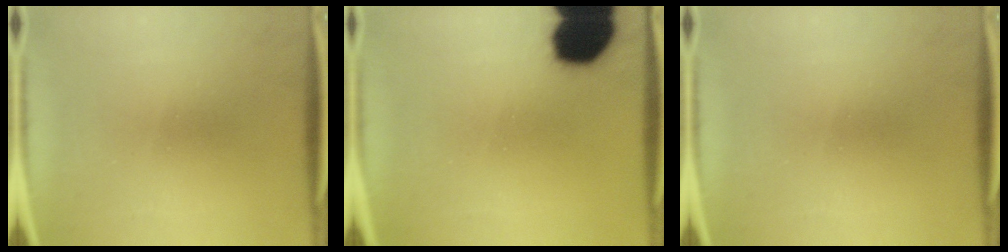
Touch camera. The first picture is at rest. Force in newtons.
{"total": 16.5}
{"total": 0.0}